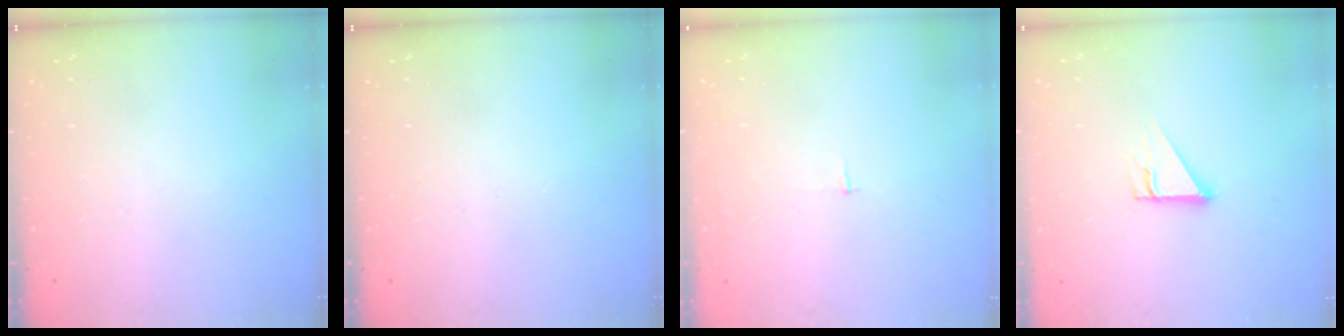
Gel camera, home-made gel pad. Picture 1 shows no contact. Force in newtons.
{"total": 0.0}
{"total": 2.3, "press": 2.3, "slide": 0.2}
{"total": 3.1, "press": 3.1, "slide": 0.1}